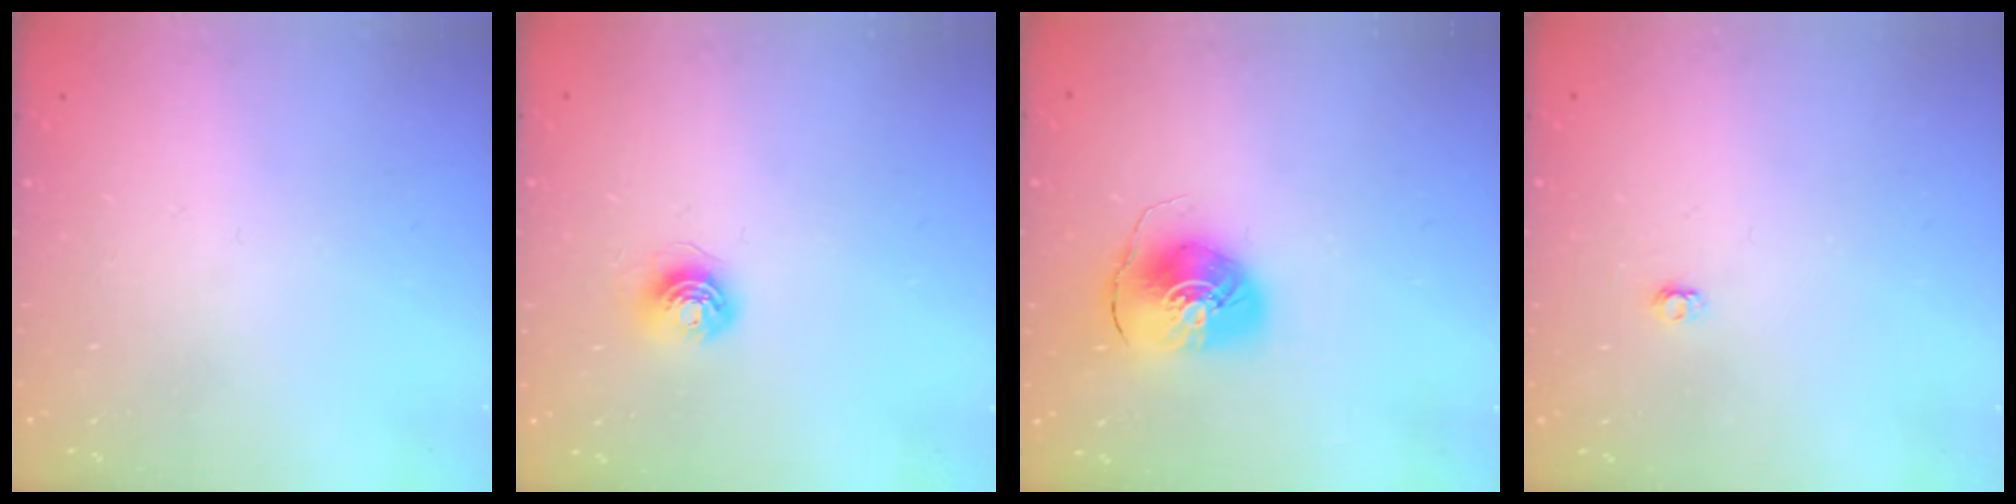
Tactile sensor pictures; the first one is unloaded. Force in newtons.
{"total": 5.5, "press": 5.5, "slide": 0.4}
{"total": 9.1, "press": 9.0, "slide": 0.9}
{"total": 2.9, "press": 2.9, "slide": 0.3}